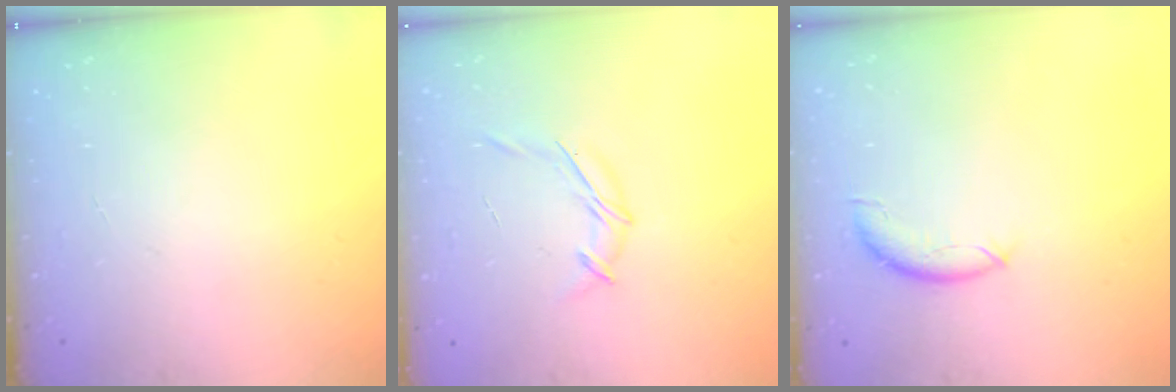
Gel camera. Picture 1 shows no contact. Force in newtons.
{"total": 6.8, "press": 6.7, "slide": 0.9}
{"total": 7.8, "press": 7.8, "slide": 0.5}